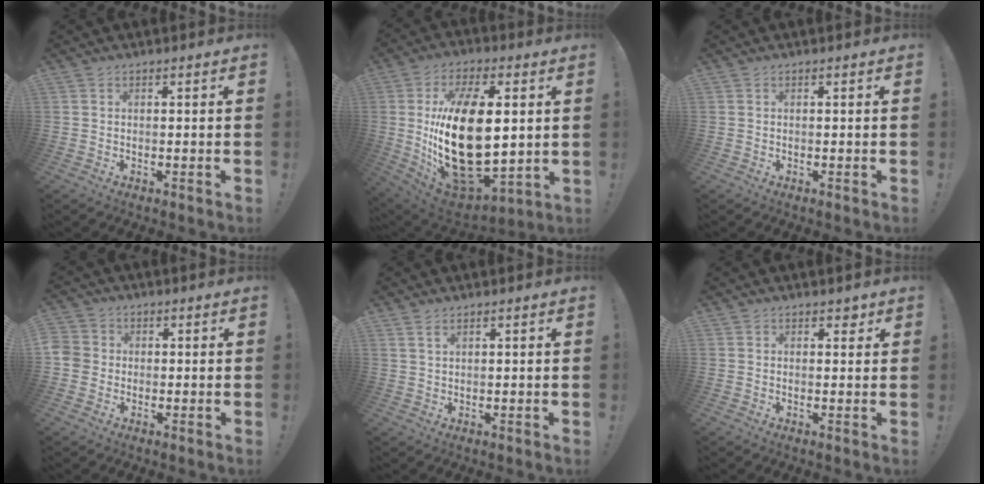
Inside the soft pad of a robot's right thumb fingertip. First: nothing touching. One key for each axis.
{"total": 28.4, "fx": 2.3, "fy": 15.0, "fz": 24.0, "tx": -0.473, "ty": -0.033, "tz": 0.050}
{"total": 0.0}
{"total": 4.6, "fx": -0.7, "fy": 4.3, "fz": 1.4, "tx": -0.039, "ty": 0.008, "tz": -0.014}
{"total": 2.0, "fx": 1.3, "fy": 0.7, "fz": 1.3, "tx": -0.019, "ty": -0.004, "tz": 0.023}
{"total": 1.9, "fx": 1.1, "fy": 1.2, "fz": 0.9, "tx": 0.002, "ty": -0.006, "tz": 0.015}